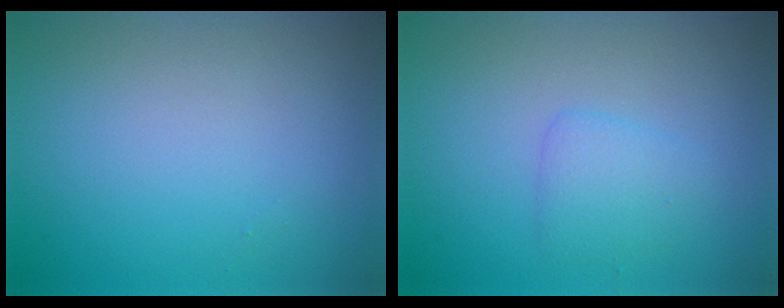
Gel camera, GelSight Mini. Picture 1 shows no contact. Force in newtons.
{"total": 1.9, "press": 1.9, "slide": 0.1}